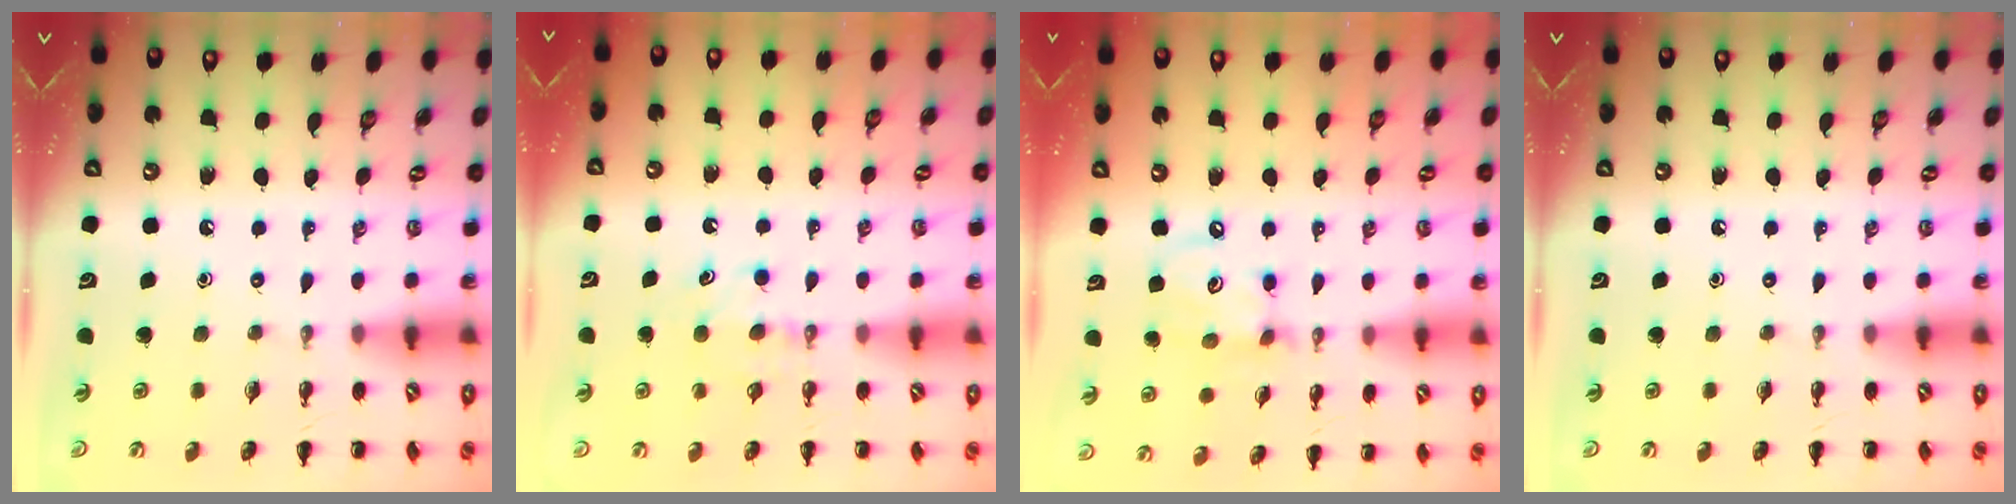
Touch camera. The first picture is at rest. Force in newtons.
{"total": 5.1, "press": 4.8, "slide": 1.5}
{"total": 7.3, "press": 7.3, "slide": 0.6}
{"total": 0.0}